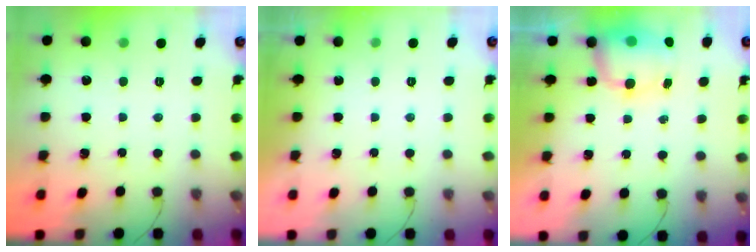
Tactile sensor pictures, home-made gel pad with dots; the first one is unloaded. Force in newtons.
{"total": 0.0}
{"total": 11.3, "press": 8.5, "slide": 7.5}